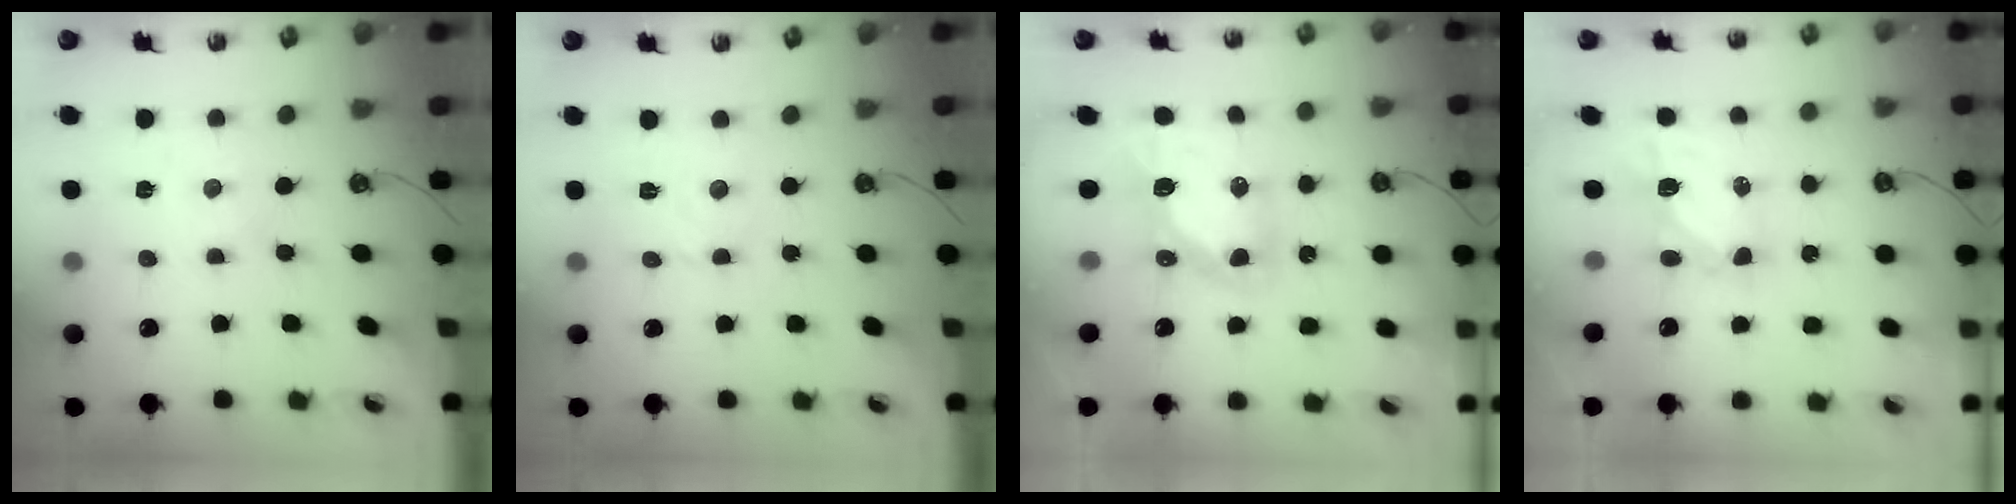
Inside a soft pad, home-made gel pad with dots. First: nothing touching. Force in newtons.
{"total": 2.9, "press": 2.8, "slide": 0.3}
{"total": 9.2, "press": 9.1, "slide": 1.0}
{"total": 5.8, "press": 5.8, "slide": 0.5}